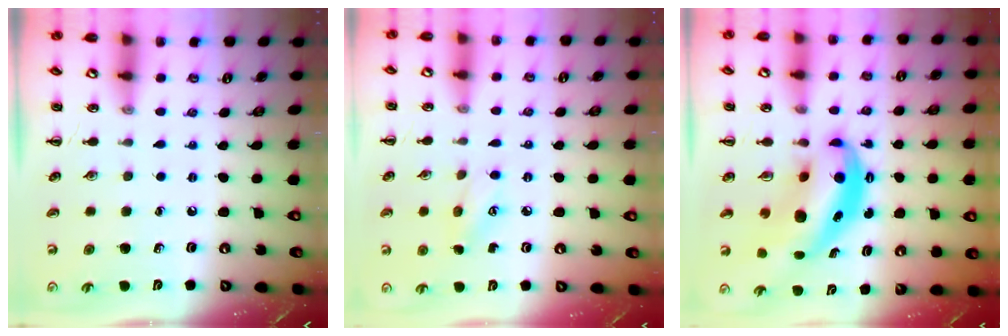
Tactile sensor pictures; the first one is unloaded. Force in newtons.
{"total": 6.0, "press": 5.8, "slide": 1.3}
{"total": 8.2, "press": 8.0, "slide": 1.7}